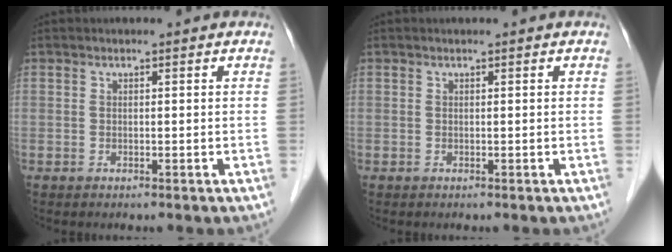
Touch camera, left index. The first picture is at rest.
{"total": 0.0}